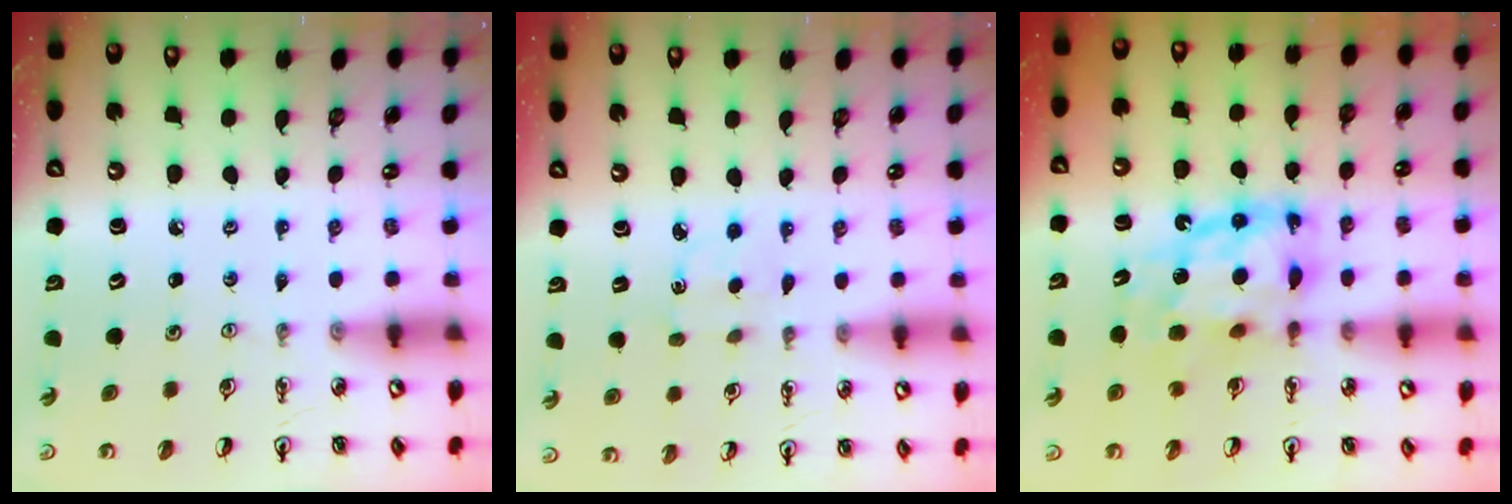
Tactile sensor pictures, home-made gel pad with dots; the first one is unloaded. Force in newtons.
{"total": 1.7, "press": 1.6, "slide": 0.4}
{"total": 11.5, "press": 11.5, "slide": 1.2}